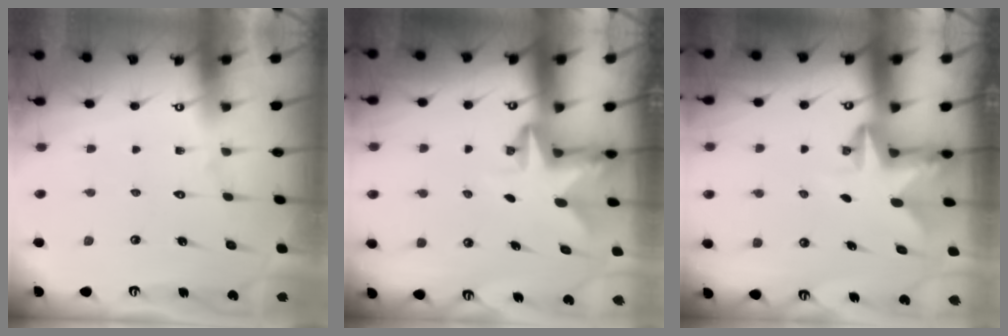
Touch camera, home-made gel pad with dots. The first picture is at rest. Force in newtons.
{"total": 2.6, "press": 2.6, "slide": 0.6}
{"total": 3.0, "press": 2.9, "slide": 0.6}